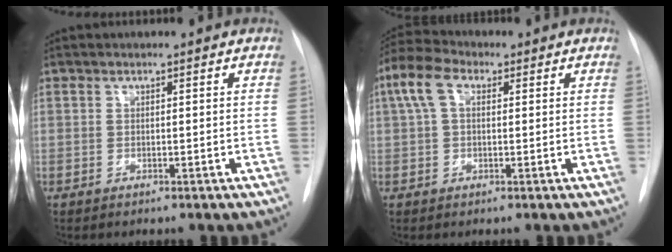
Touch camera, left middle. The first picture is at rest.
{"total": 5.9, "force": [1.9, 3.1, 4.7], "torque": [-0.117, 0.033, 0.035]}